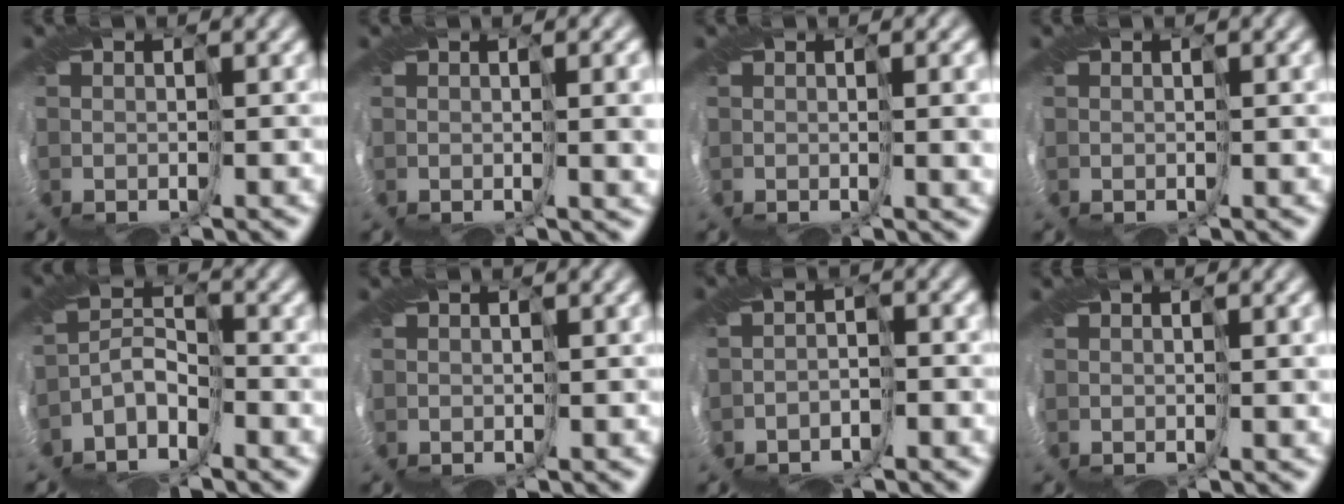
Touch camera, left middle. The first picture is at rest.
{"total": 5.6, "force": [0.5, 1.9, 5.2], "torque": [-0.085, 0.003, 0.032]}
{"total": 4.6, "force": [0.3, 1.6, 4.3], "torque": [-0.069, 0.000, 0.026]}
{"total": 0.7, "force": [0.3, 0.1, 0.7], "torque": [-0.016, -0.001, 0.005]}
{"total": 4.0, "force": [-3.7, 0.6, 1.4], "torque": [-0.024, 0.004, -0.079]}
{"total": 0.8, "force": [0.2, 0.2, 0.8], "torque": [-0.014, 0.001, 0.004]}
{"total": 2.6, "force": [-2.4, 0.3, 1.0], "torque": [-0.018, -0.002, -0.050]}
{"total": 2.4, "force": [0.5, 0.7, 2.2], "torque": [-0.038, 0.001, 0.013]}